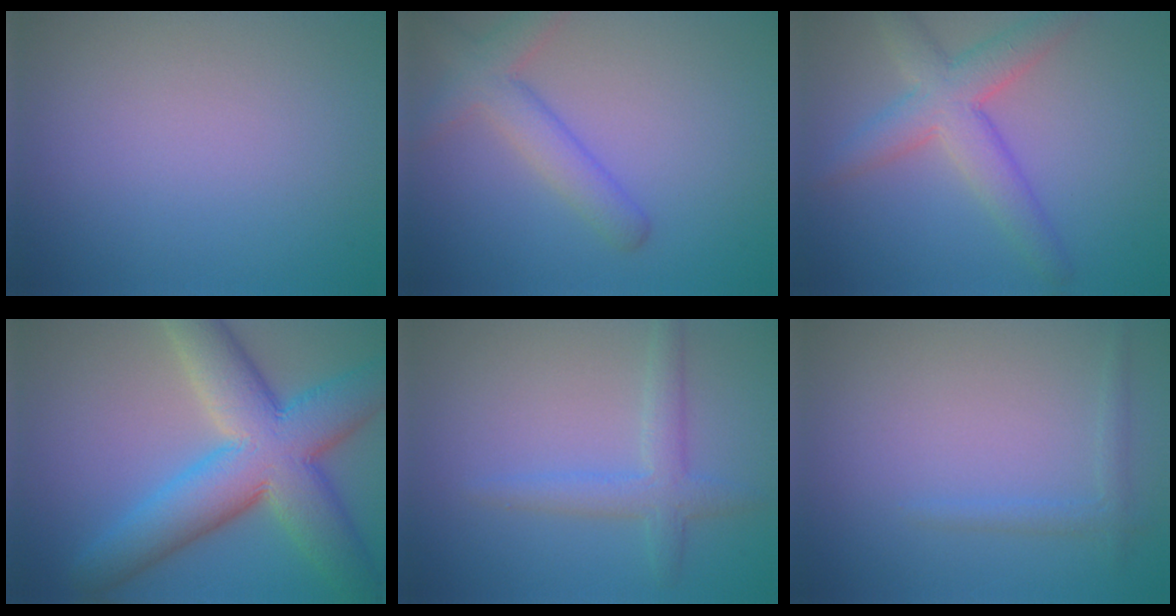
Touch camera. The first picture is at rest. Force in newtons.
{"total": 3.8, "press": 3.8, "slide": 0.3}
{"total": 5.1, "press": 5.1, "slide": 0.1}
{"total": 11.6, "press": 11.5, "slide": 0.5}
{"total": 2.8, "press": 2.8, "slide": 0.1}
{"total": 1.3, "press": 1.3, "slide": 0.1}